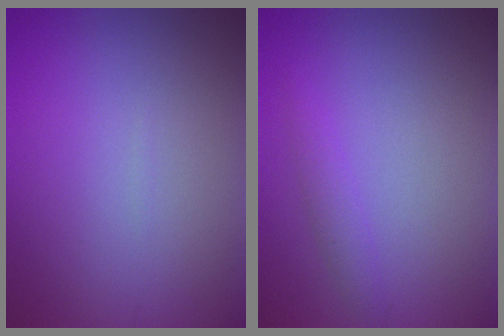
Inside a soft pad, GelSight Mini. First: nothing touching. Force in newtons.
{"total": 1.3, "press": 1.3, "slide": 0.1}